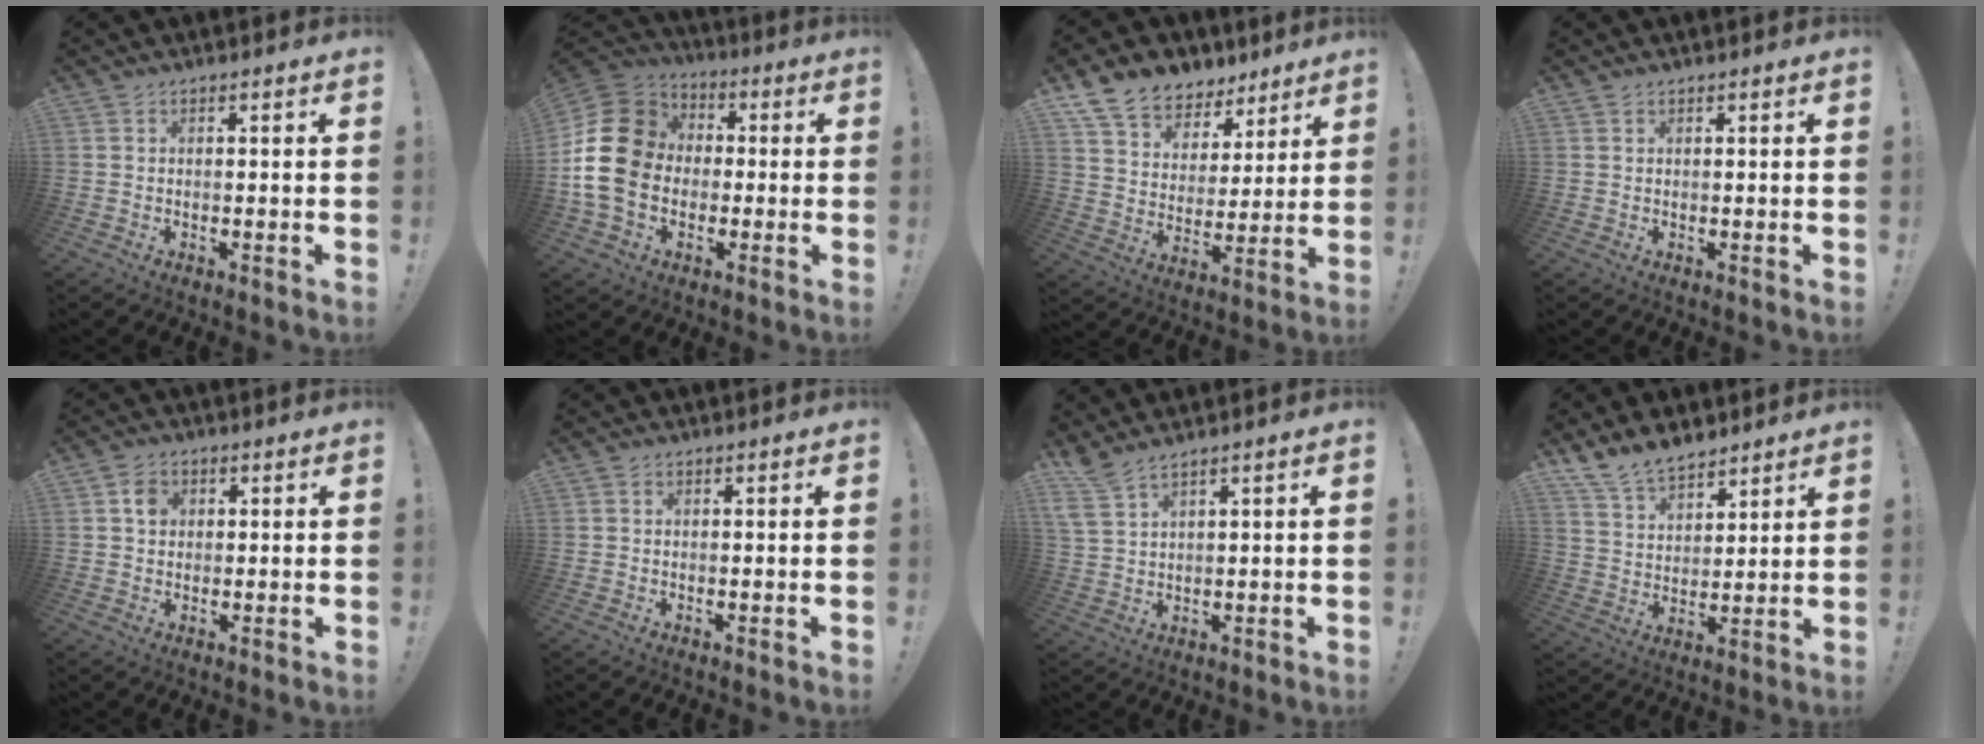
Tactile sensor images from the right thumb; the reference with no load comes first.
{"total": 18.4, "force": [-0.7, 15.1, 10.6], "torque": [-0.194, 0.022, -0.003]}
{"total": 12.4, "force": [9.2, 7.7, 3.2], "torque": [-0.064, -0.067, 0.176]}
{"total": 0.5, "force": [0.5, 0.2, -0.1], "torque": [0.004, -0.001, 0.009]}
{"total": 3.9, "force": [0.9, 3.5, 1.6], "torque": [-0.007, -0.001, 0.011]}
{"total": 0.0}
{"total": 5.5, "force": [4.5, 0.8, 3.1], "torque": [-0.066, -0.021, 0.087]}
{"total": 10.8, "force": [9.1, 5.0, 3.1], "torque": [-0.065, -0.060, 0.178]}